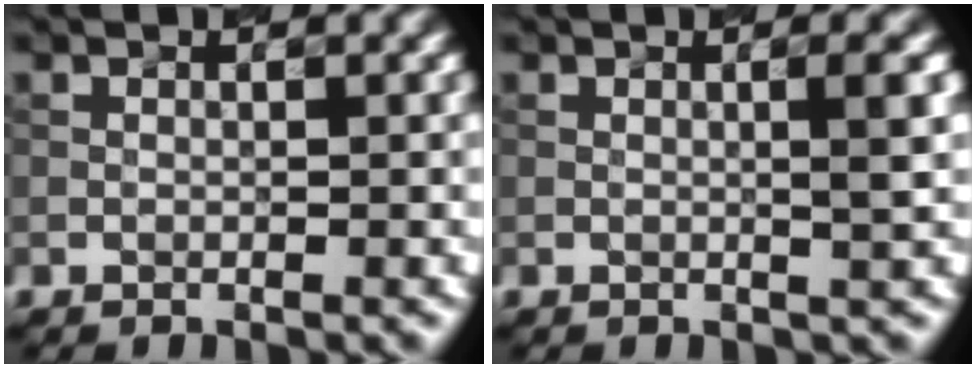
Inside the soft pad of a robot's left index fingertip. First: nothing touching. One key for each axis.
{"total": 2.4, "fx": 0.1, "fy": 0.5, "fz": 2.3, "tx": -0.029, "ty": 0.006, "tz": 0.004}